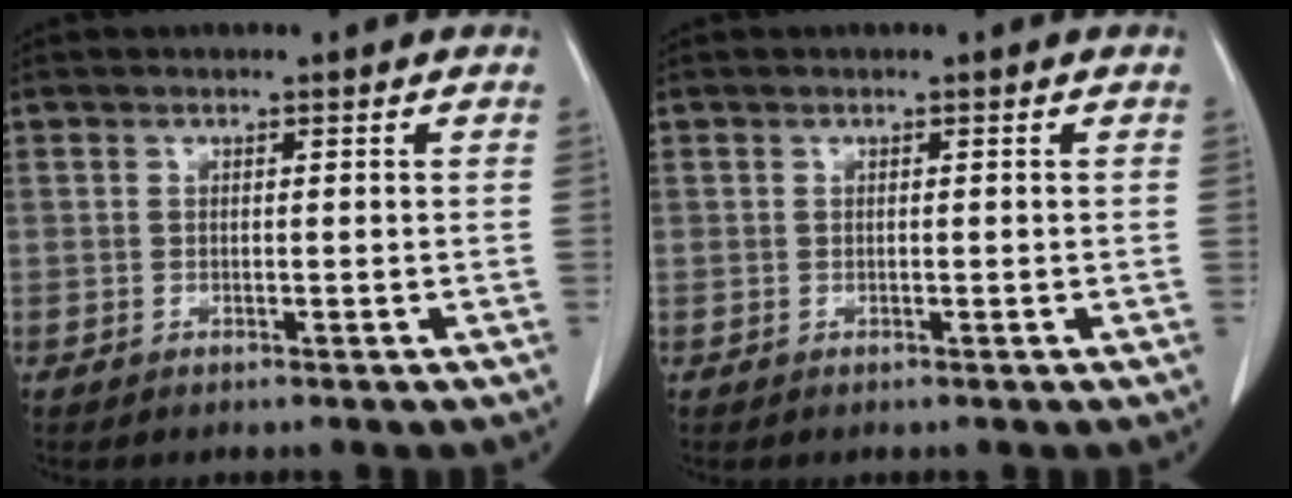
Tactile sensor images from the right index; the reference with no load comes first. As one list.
[{"total": 0.0}]